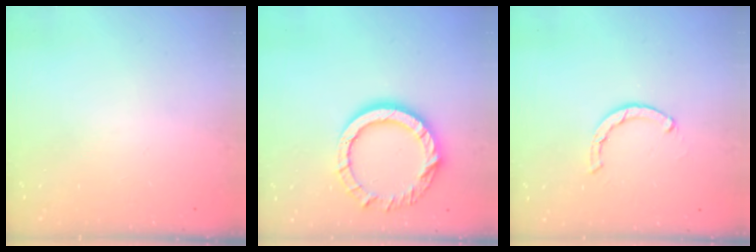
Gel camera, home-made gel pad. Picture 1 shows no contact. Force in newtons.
{"total": 13.3, "press": 13.3, "slide": 1.3}
{"total": 2.1, "press": 2.1, "slide": 0.2}